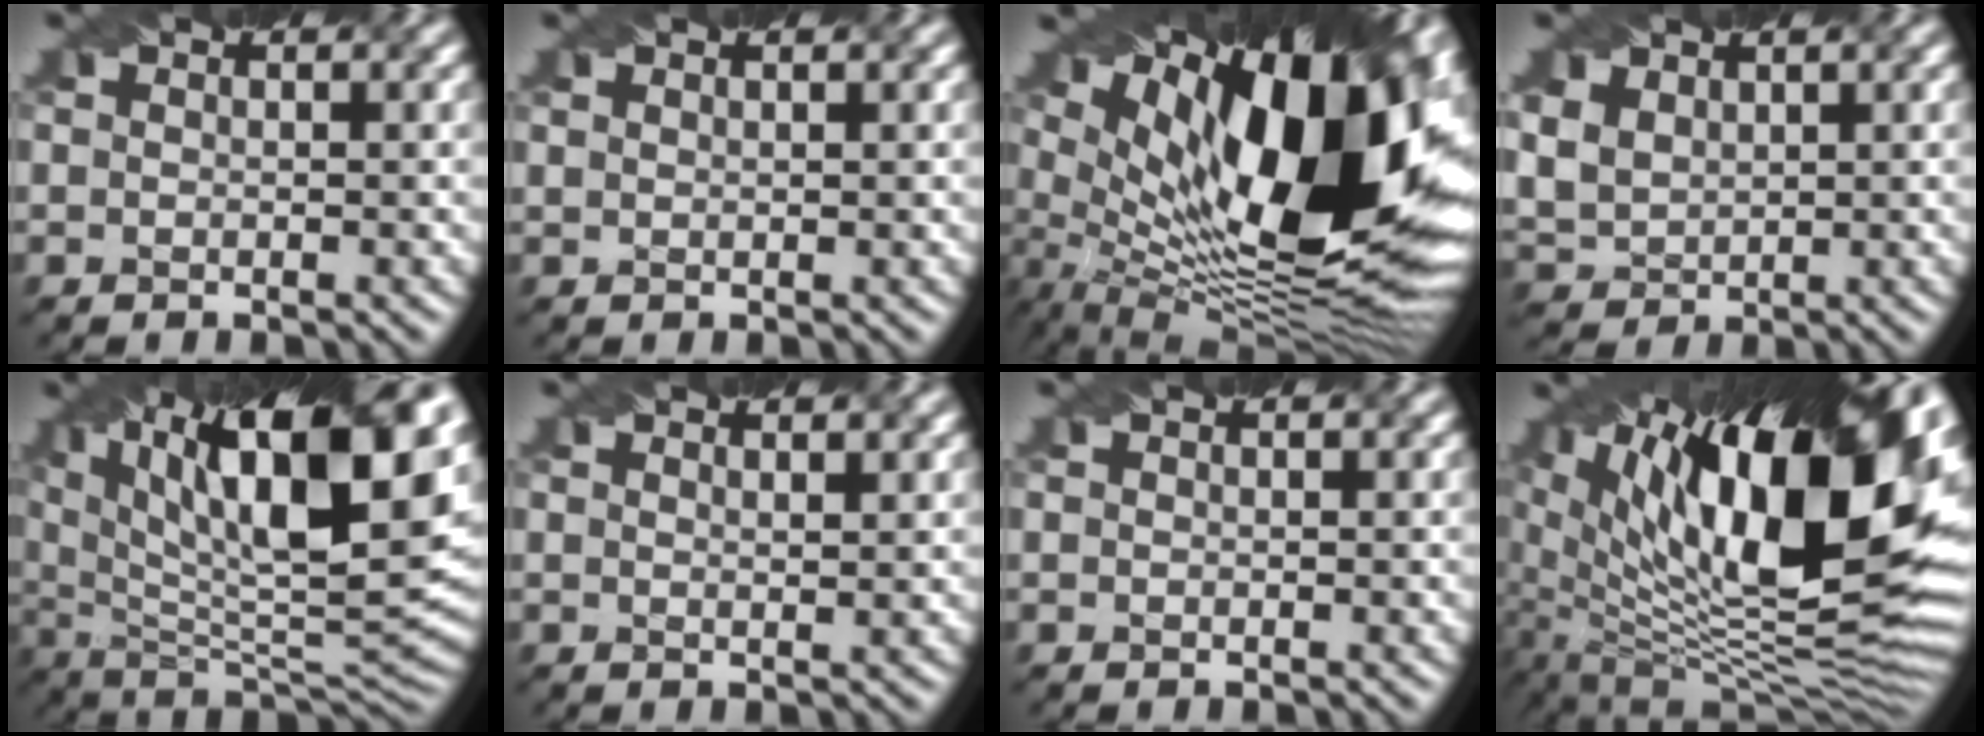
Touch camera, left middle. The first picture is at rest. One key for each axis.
{"total": 0.9, "fx": 0.8, "fy": 0.3, "fz": 0.3, "tx": -0.007, "ty": -0.003, "tz": 0.013}
{"total": 19.0, "fx": 5.2, "fy": 8.3, "fz": 16.3, "tx": -0.254, "ty": 0.004, "tz": 0.097}
{"total": 4.4, "fx": 2.3, "fy": 3.1, "fz": 2.2, "tx": -0.075, "ty": 0.002, "tz": 0.051}
{"total": 17.6, "fx": 6.6, "fy": 7.1, "fz": 14.8, "tx": -0.244, "ty": 0.014, "tz": 0.120}
{"total": 1.9, "fx": 1.3, "fy": 0.6, "fz": 1.3, "tx": -0.008, "ty": 0.003, "tz": 0.006}
{"total": 0.0}
{"total": 21.2, "fx": 6.7, "fy": 9.8, "fz": 17.5, "tx": -0.270, "ty": 0.017, "tz": 0.124}